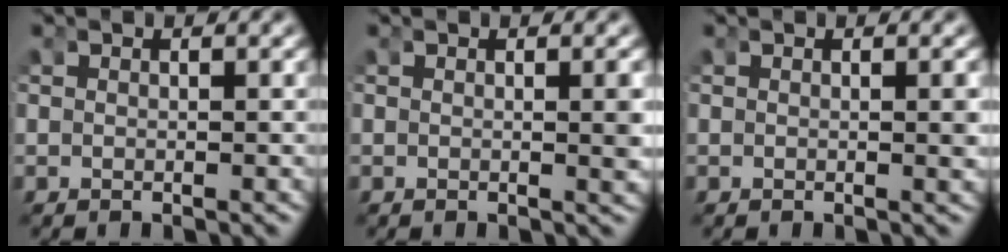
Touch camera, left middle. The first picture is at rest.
{"total": 0.9, "force": [0.0, -0.2, 0.8], "torque": [-0.004, -0.003, 0.000]}
{"total": 0.5, "force": [0.0, -0.2, 0.5], "torque": [-0.001, -0.002, 0.000]}